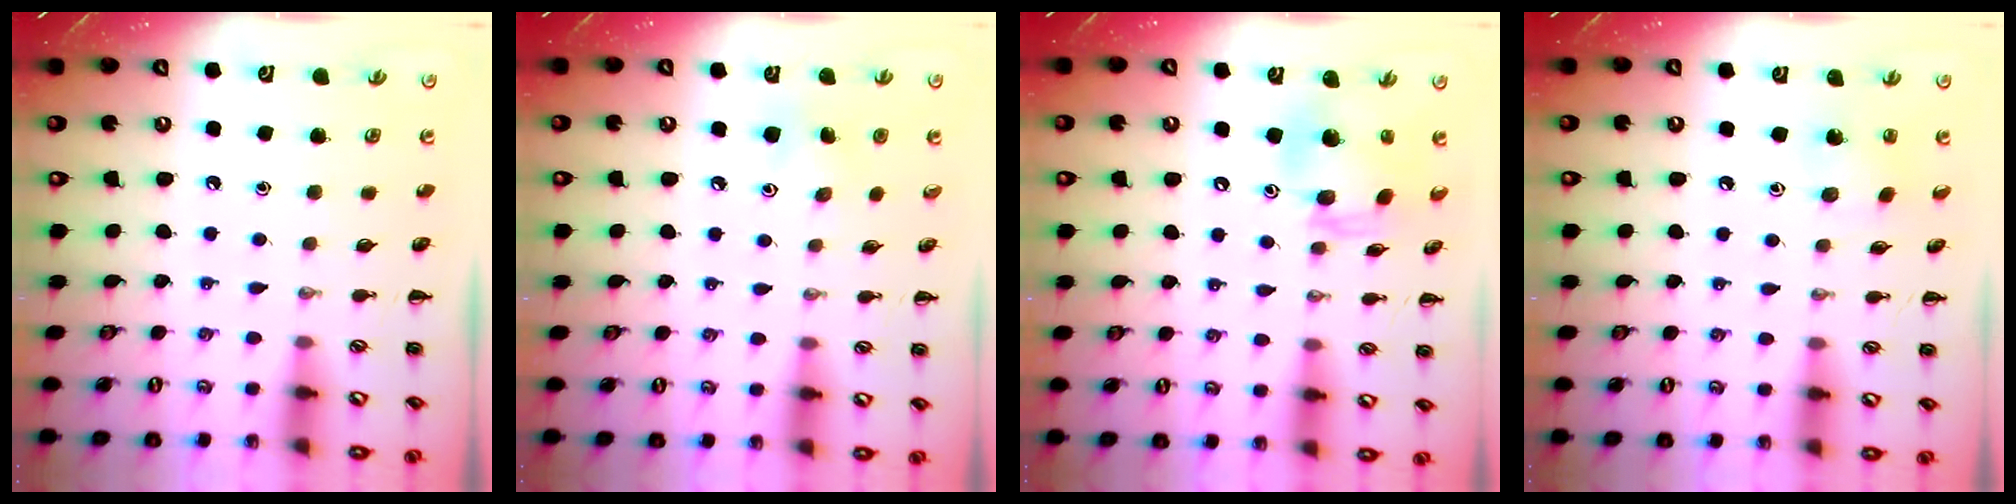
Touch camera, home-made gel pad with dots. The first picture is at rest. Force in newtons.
{"total": 2.9, "press": 2.8, "slide": 0.8}
{"total": 13.1, "press": 12.6, "slide": 3.6}
{"total": 2.1, "press": 2.0, "slide": 0.6}